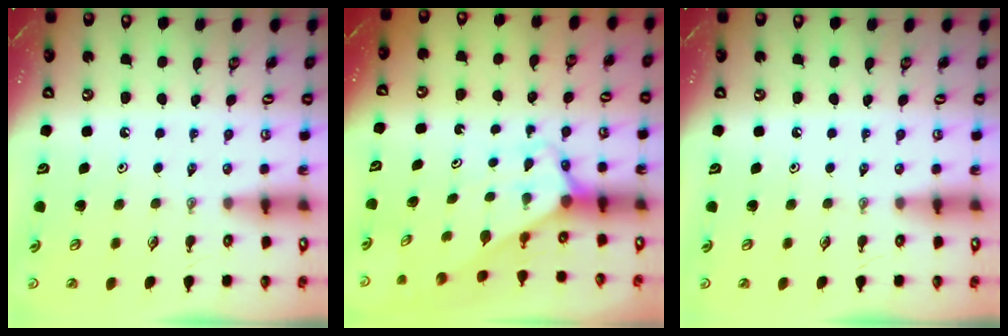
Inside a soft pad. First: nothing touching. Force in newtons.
{"total": 2.6, "press": 2.6, "slide": 0.1}
{"total": 0.0}